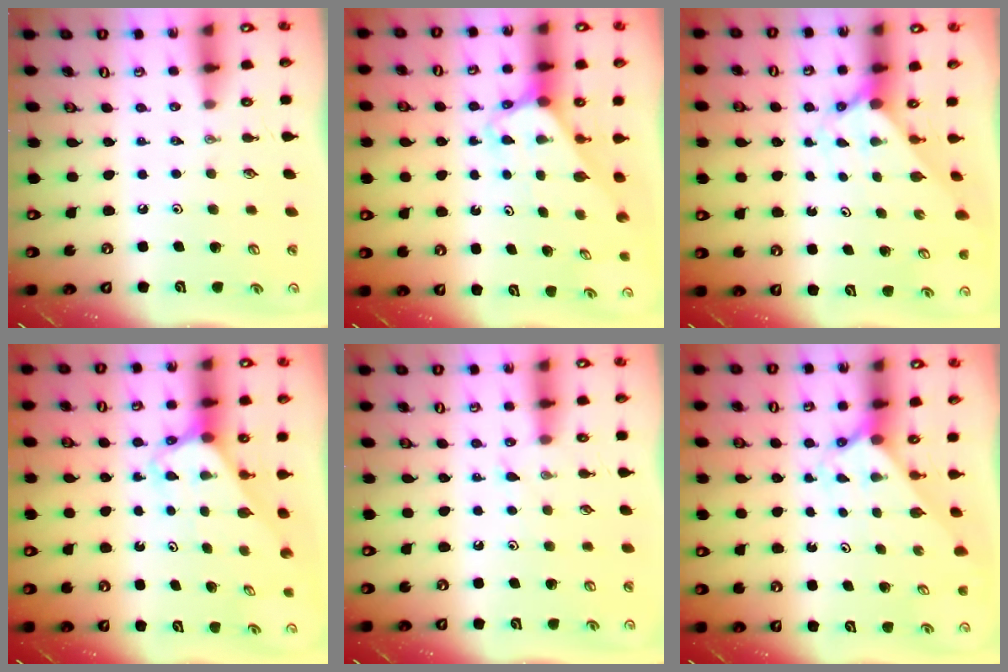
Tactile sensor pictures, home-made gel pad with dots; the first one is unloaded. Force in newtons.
{"total": 2.9, "press": 2.9, "slide": 0.2}
{"total": 2.0, "press": 2.0, "slide": 0.2}
{"total": 2.9, "press": 2.9, "slide": 0.2}
{"total": 4.6, "press": 4.6, "slide": 0.5}
{"total": 1.9, "press": 1.9, "slide": 0.1}